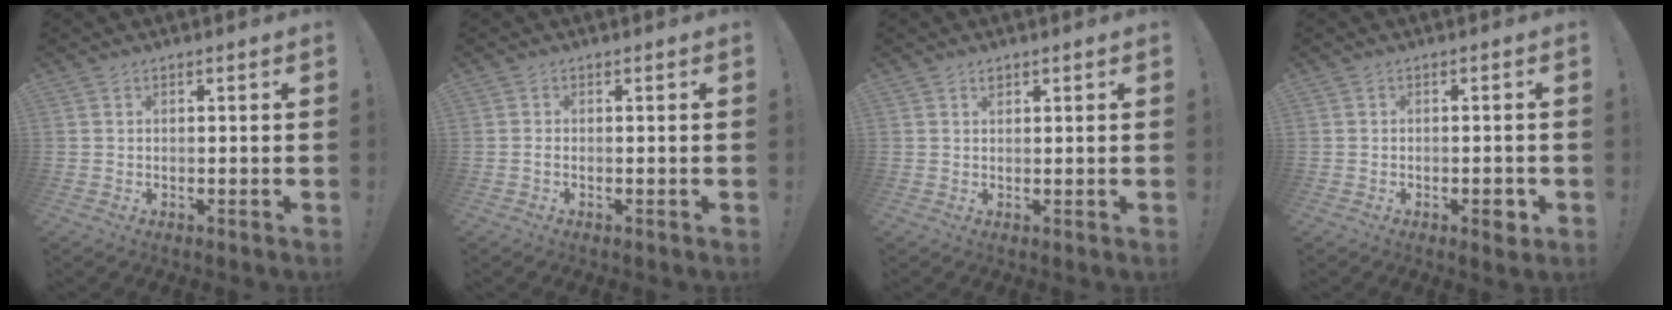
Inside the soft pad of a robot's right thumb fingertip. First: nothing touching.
{"total": 0.6, "force": [-0.4, 0.3, 0.3], "torque": [-0.014, 0.004, -0.005]}
{"total": 1.2, "force": [1.0, 0.7, 0.2], "torque": [0.005, -0.004, 0.018]}
{"total": 3.2, "force": [-1.5, 1.6, 2.3], "torque": [-0.028, 0.009, -0.024]}